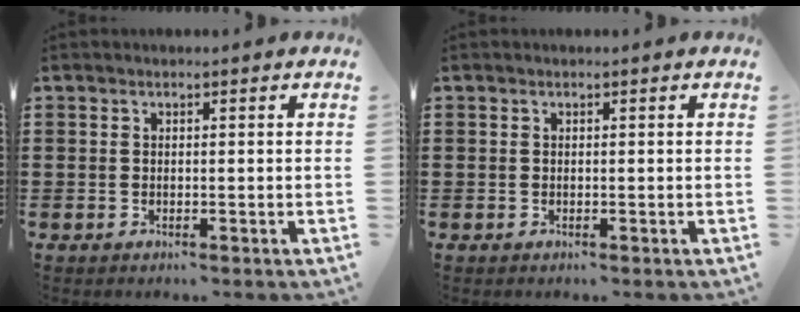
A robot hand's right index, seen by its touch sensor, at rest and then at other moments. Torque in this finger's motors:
{"motor_torque": [0.32, 0.97, 0.01, 0.00]}